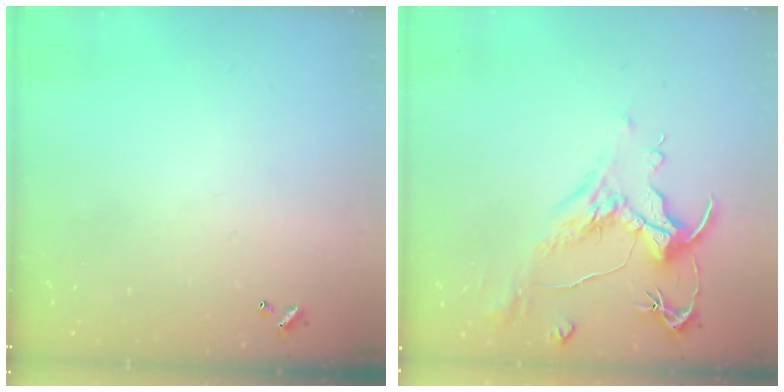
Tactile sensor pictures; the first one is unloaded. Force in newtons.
{"total": 1.6, "press": 0.6, "slide": 1.4}